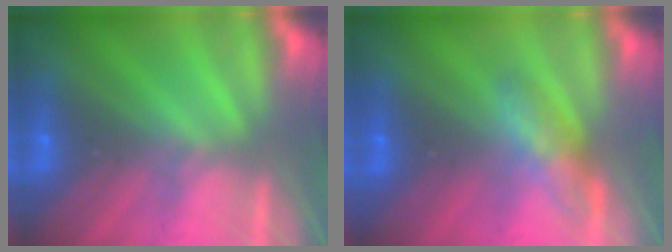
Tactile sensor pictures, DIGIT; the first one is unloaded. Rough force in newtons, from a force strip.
{"total": 2.8}